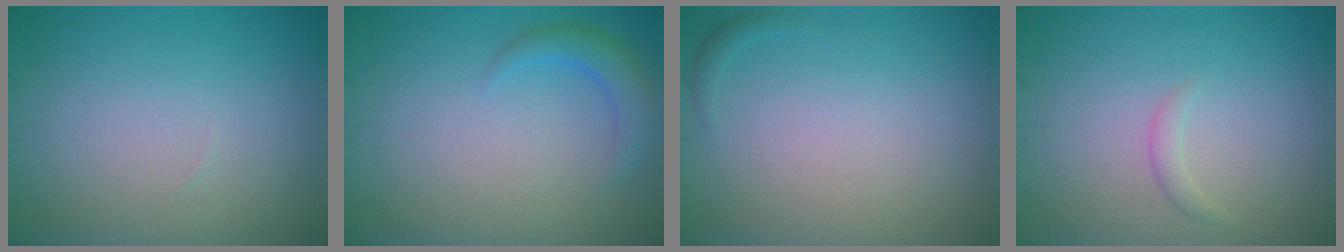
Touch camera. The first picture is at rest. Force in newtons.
{"total": 2.4, "press": 2.4, "slide": 0.2}
{"total": 0.6, "press": 0.6, "slide": 0.1}
{"total": 1.0, "press": 1.0, "slide": 0.1}